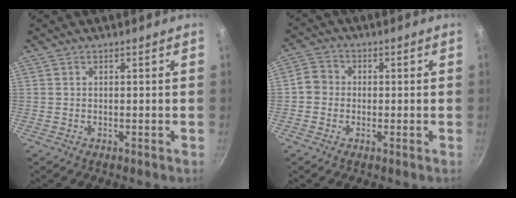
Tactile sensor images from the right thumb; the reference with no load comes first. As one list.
[{"total": 3.7, "force": [-0.5, 3.4, 1.5], "torque": [-0.013, 0.009, -0.021]}]